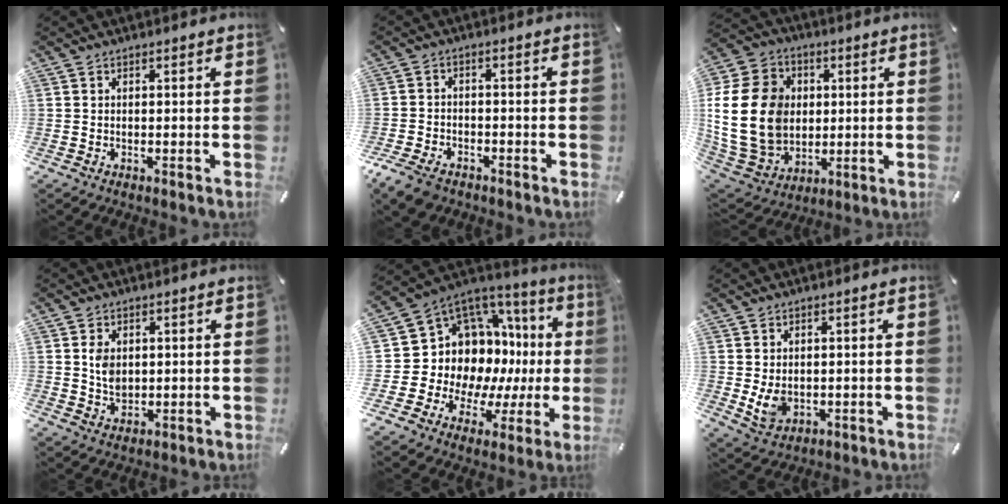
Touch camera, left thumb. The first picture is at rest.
{"total": 5.2, "force": [-3.7, 3.0, 2.0], "torque": [-0.055, 0.013, -0.074]}
{"total": 21.6, "force": [1.2, 17.7, 12.3], "torque": [-0.258, 0.004, 0.026]}
{"total": 5.0, "force": [1.1, 3.8, 3.1], "torque": [-0.064, 0.000, 0.018]}
{"total": 12.1, "force": [2.9, 10.4, 5.4], "torque": [-0.081, -0.074, 0.067]}
{"total": 5.1, "force": [0.8, 4.1, 3.0], "torque": [-0.059, -0.009, 0.013]}